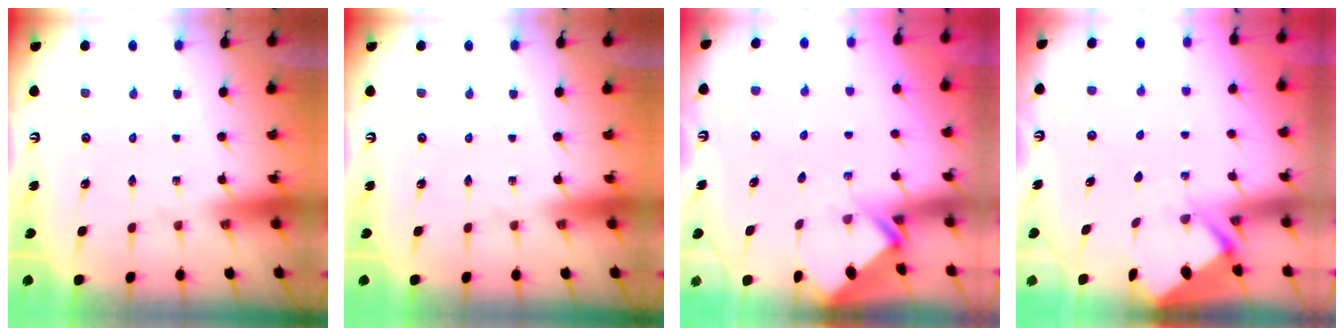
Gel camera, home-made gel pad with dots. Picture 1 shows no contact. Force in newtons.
{"total": 0.0}
{"total": 2.9, "press": 2.9, "slide": 0.2}
{"total": 2.7, "press": 2.7, "slide": 0.4}